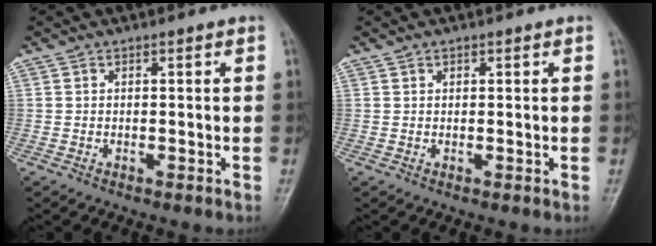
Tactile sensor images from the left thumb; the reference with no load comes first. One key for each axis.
{"total": 0.7, "fx": 0.5, "fy": 0.5, "fz": 0.3, "tx": 0.000, "ty": -0.003, "tz": 0.006}